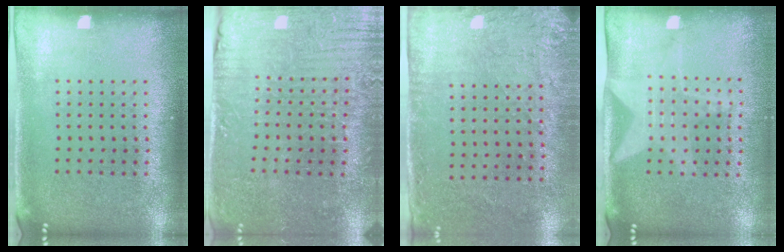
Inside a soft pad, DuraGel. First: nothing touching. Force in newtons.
{"total": 4.0, "press": 3.9, "slide": 0.6}
{"total": 2.8, "press": 2.3, "slide": 1.6}
{"total": 1.8, "press": 1.5, "slide": 1.1}